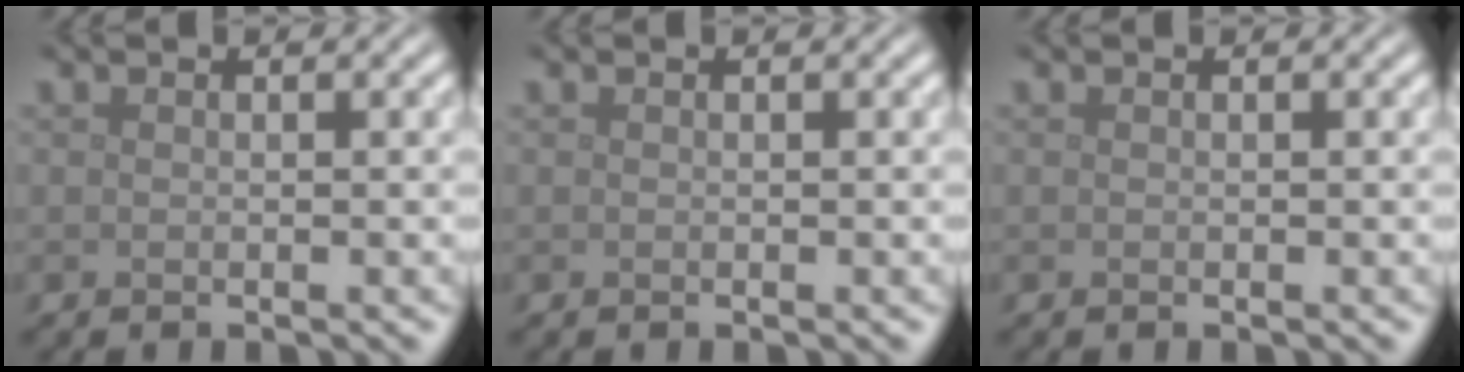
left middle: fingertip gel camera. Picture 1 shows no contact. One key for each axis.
{"total": 0.0}
{"total": 0.0}